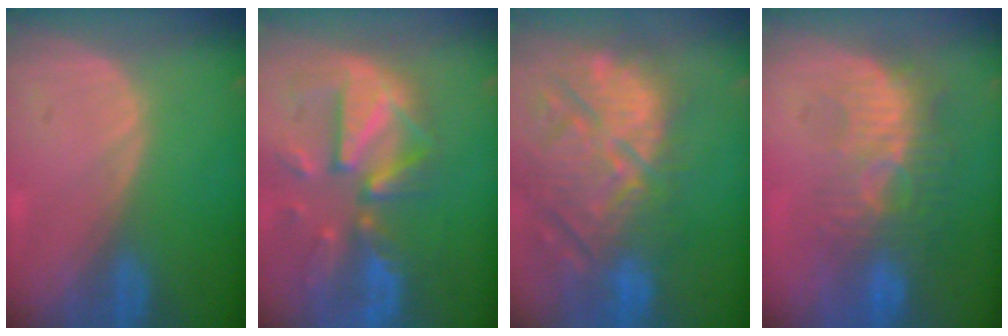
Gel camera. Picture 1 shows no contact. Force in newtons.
{"total": 12.1, "press": 10.4, "slide": 6.2}
{"total": 14.6, "press": 12.8, "slide": 7.1}
{"total": 9.4, "press": 8.7, "slide": 3.7}